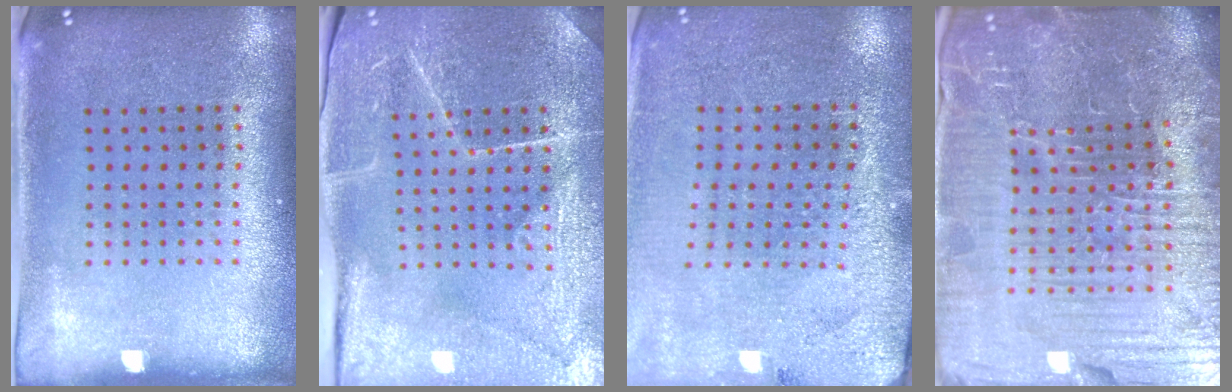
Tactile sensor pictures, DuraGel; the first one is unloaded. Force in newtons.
{"total": 4.0, "press": 4.0, "slide": 0.6}
{"total": 2.8, "press": 2.8, "slide": 0.1}
{"total": 6.8, "press": 6.2, "slide": 2.7}